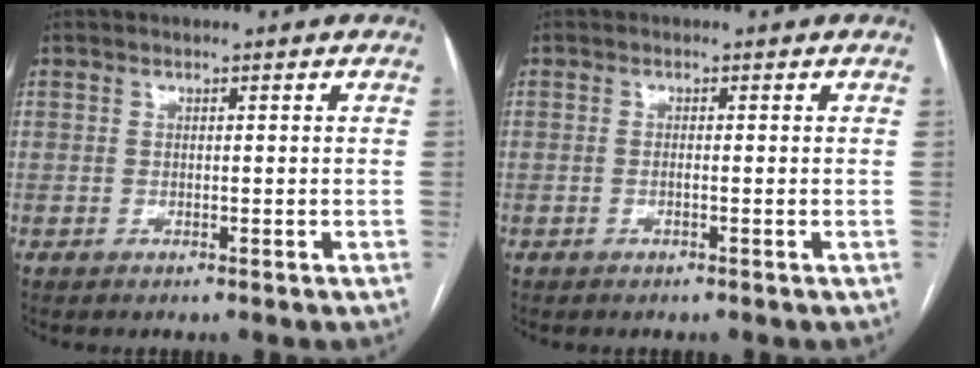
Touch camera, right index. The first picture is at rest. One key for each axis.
{"total": 0.6, "fx": -0.2, "fy": 0.0, "fz": 0.6, "tx": -0.012, "ty": 0.000, "tz": -0.003}